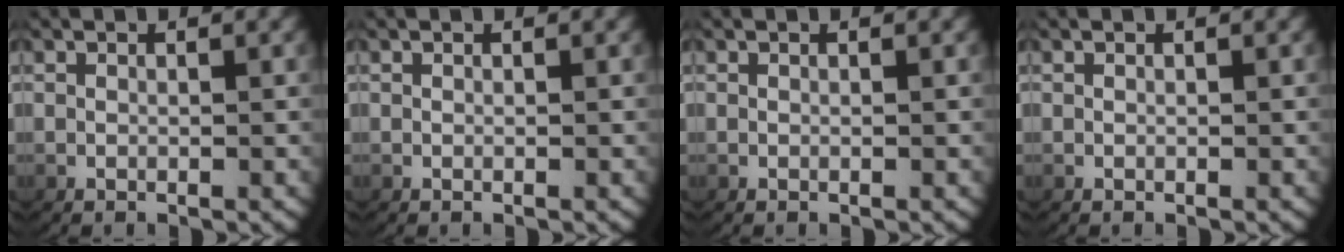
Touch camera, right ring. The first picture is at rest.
{"total": 0.0}
{"total": 0.0}
{"total": 0.0}